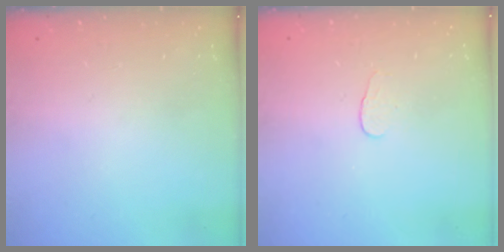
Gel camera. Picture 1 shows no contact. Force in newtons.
{"total": 3.8, "press": 3.8, "slide": 0.3}